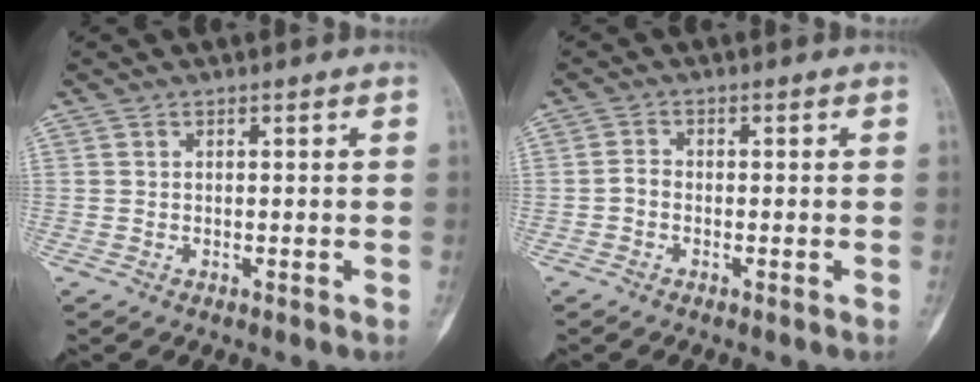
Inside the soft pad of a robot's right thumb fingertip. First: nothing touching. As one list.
[{"total": 1.7, "force": [-0.7, 1.2, 0.9], "torque": [-0.008, 0.004, -0.022]}]